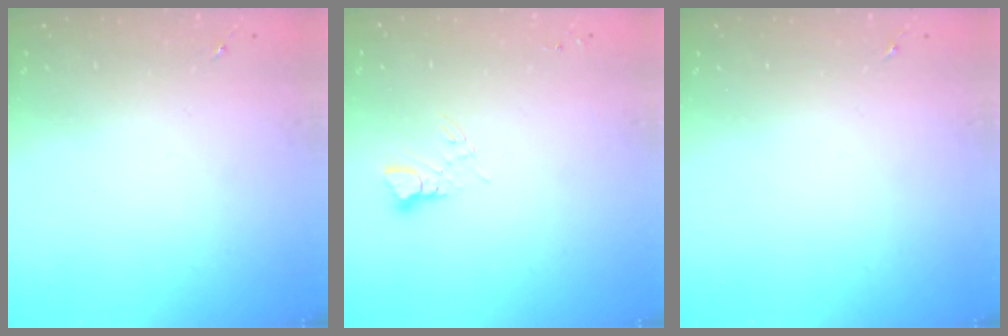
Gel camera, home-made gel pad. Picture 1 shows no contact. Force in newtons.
{"total": 3.0, "press": 3.0, "slide": 0.3}
{"total": 0.0}